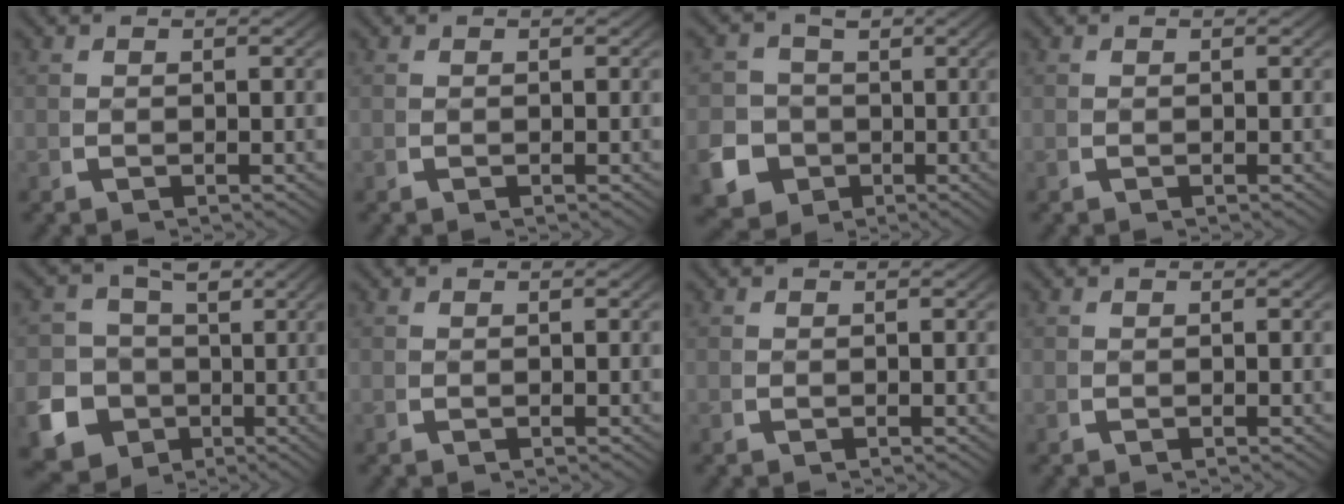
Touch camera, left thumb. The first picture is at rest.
{"total": 0.0}
{"total": 12.5, "force": [-3.0, 11.2, 4.6], "torque": [-0.095, -0.044, -0.051]}
{"total": 0.0}
{"total": 14.6, "force": [-4.7, 12.9, 5.1], "torque": [-0.122, -0.057, -0.079]}
{"total": 0.6, "force": [0.3, -0.5, -0.2], "torque": [0.006, -0.002, 0.007]}
{"total": 0.0}
{"total": 0.0}